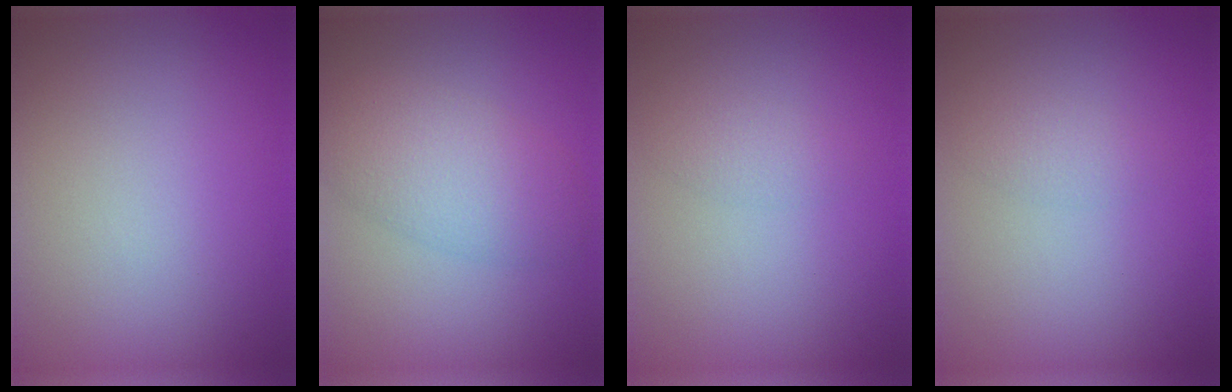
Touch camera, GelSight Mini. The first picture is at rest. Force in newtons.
{"total": 5.0, "press": 5.0, "slide": 0.1}
{"total": 1.2, "press": 1.2, "slide": 0.1}
{"total": 1.2, "press": 1.2, "slide": 0.1}